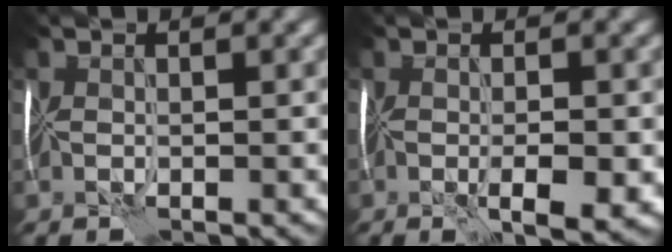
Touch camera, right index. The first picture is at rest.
{"total": 3.2, "force": [-0.8, 0.6, 3.0], "torque": [-0.055, -0.007, -0.014]}